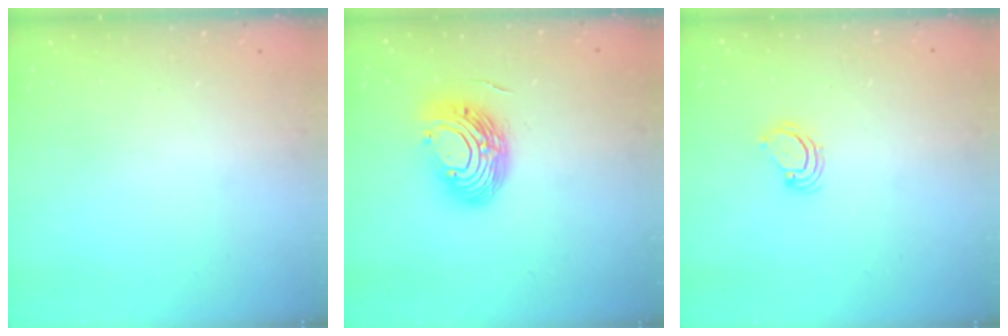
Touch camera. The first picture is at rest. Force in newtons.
{"total": 12.8, "press": 12.6, "slide": 2.2}
{"total": 3.9, "press": 3.9, "slide": 0.2}